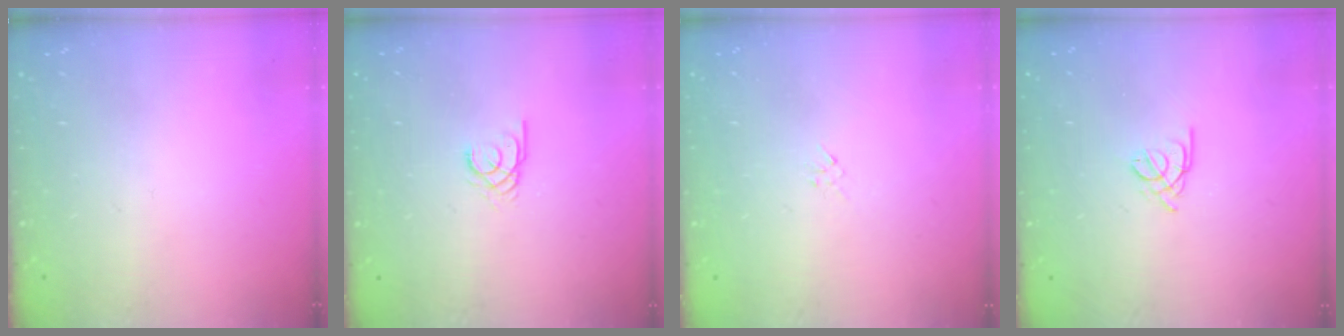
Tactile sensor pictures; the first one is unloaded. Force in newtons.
{"total": 2.0, "press": 2.0, "slide": 0.2}
{"total": 1.3, "press": 1.3, "slide": 0.4}
{"total": 1.8, "press": 1.7, "slide": 0.5}